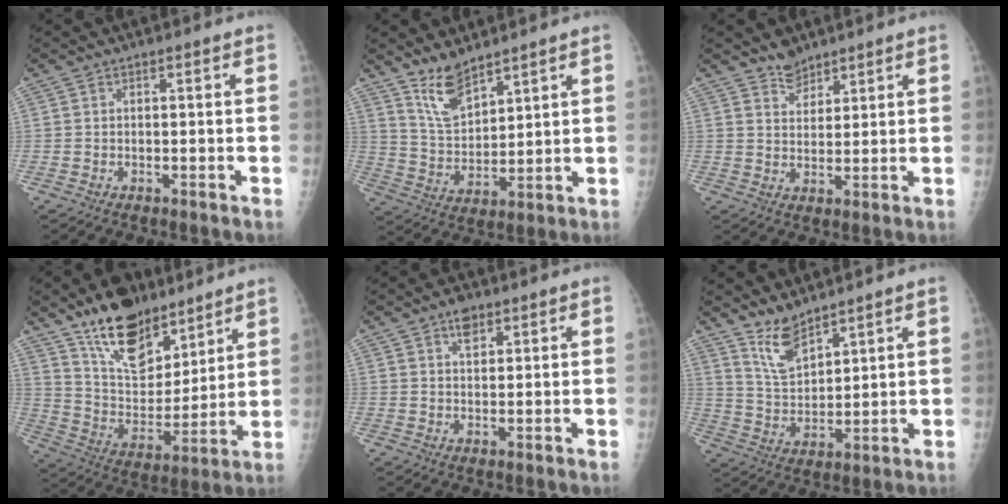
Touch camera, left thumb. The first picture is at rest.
{"total": 8.0, "force": [6.4, 3.0, 3.8], "torque": [-0.054, -0.050, 0.137]}
{"total": 3.7, "force": [3.2, 1.8, 0.5], "torque": [0.012, -0.026, 0.055]}
{"total": 18.6, "force": [13.0, 9.0, 9.7], "torque": [-0.107, -0.077, 0.232]}
{"total": 3.4, "force": [2.1, 2.0, 1.9], "torque": [-0.018, -0.008, 0.033]}
{"total": 7.2, "force": [5.9, 2.5, 3.2], "torque": [-0.048, -0.048, 0.129]}